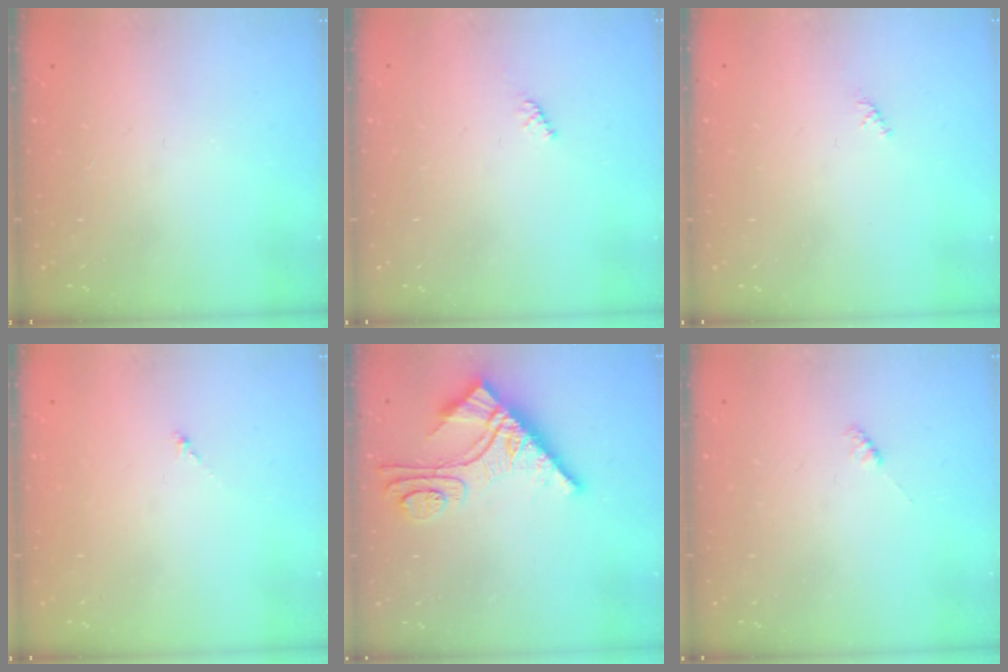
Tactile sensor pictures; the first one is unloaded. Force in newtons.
{"total": 1.6, "press": 1.5, "slide": 0.4}
{"total": 0.8, "press": 0.7, "slide": 0.4}
{"total": 0.0}
{"total": 11.3, "press": 11.2, "slide": 1.2}
{"total": 1.9, "press": 1.9, "slide": 0.3}